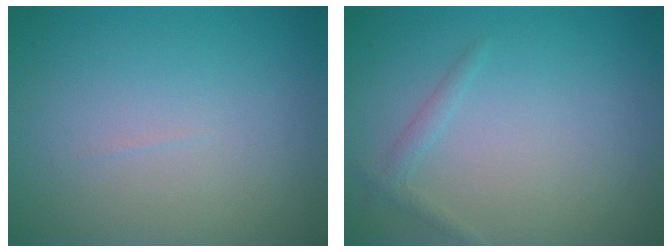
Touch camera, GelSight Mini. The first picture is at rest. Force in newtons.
{"total": 1.1, "press": 1.1, "slide": 0.0}